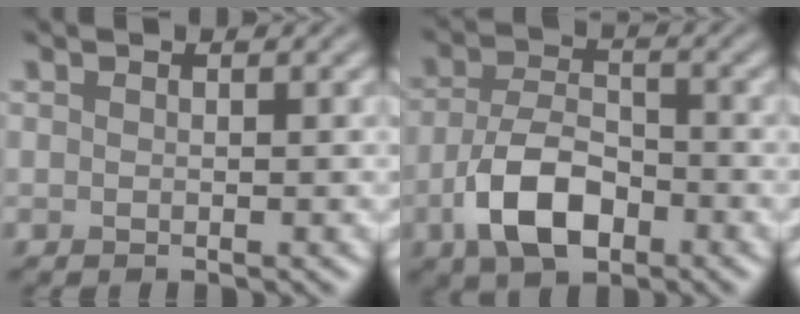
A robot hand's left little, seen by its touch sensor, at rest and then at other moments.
{"total": 6.2, "force": [-2.7, 3.3, 4.4], "torque": [-0.087, -0.004, -0.056]}